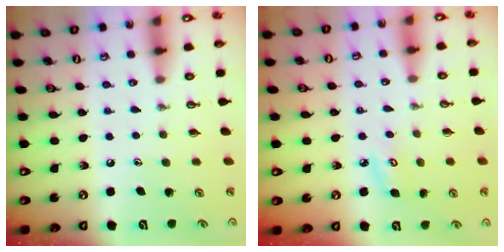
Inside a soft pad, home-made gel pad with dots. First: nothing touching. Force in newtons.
{"total": 5.6, "press": 5.6, "slide": 0.6}